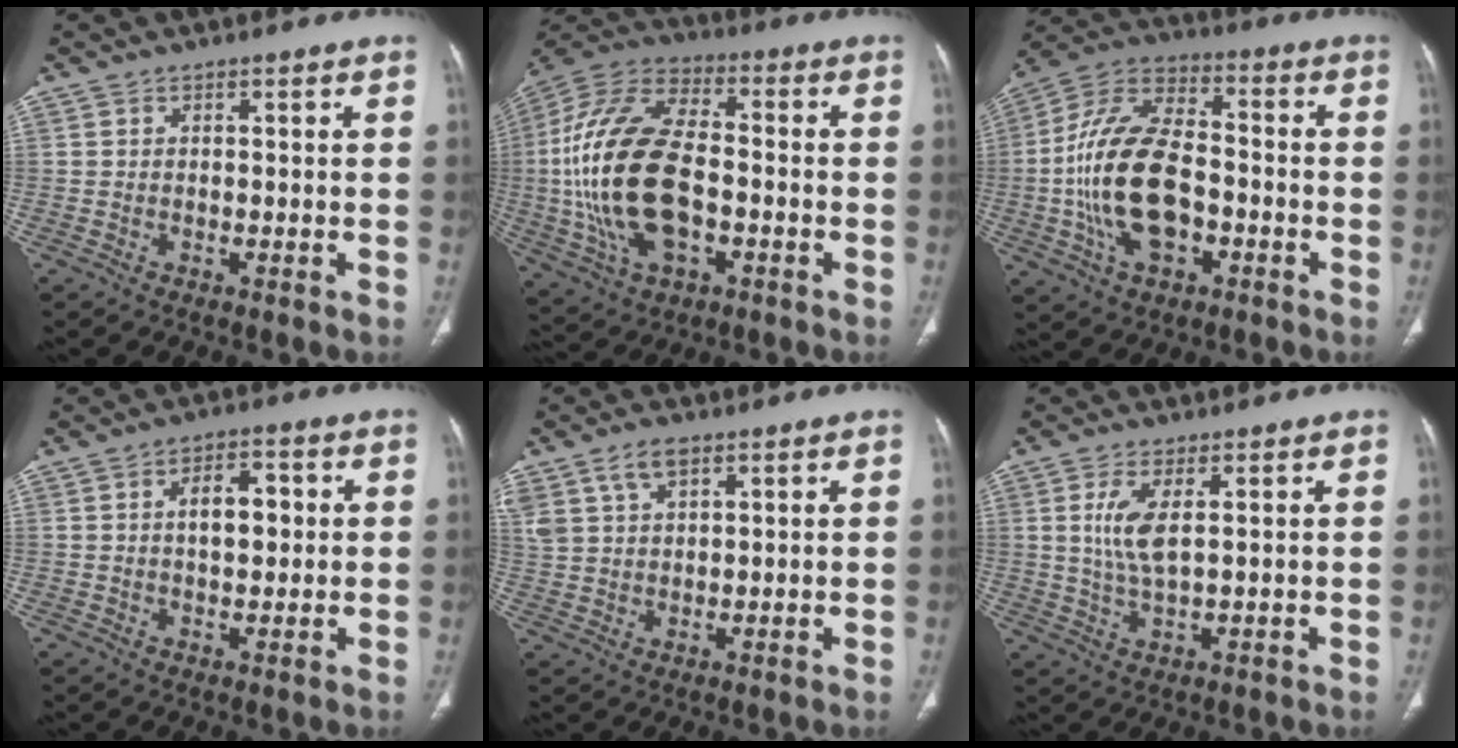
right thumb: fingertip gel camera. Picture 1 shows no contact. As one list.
[{"total": 23.7, "force": [-2.6, 13.0, 19.6], "torque": [-0.410, 0.013, -0.043]}, {"total": 19.1, "force": [-3.4, 10.8, 15.4], "torque": [-0.296, 0.032, -0.059]}, {"total": 6.5, "force": [1.0, 3.7, 5.3], "torque": [-0.065, 0.009, 0.013]}, {"total": 7.3, "force": [4.2, 4.0, 4.4], "torque": [-0.082, -0.005, 0.089]}, {"total": 6.2, "force": [1.6, 2.2, 5.6], "torque": [-0.128, -0.012, 0.038]}]